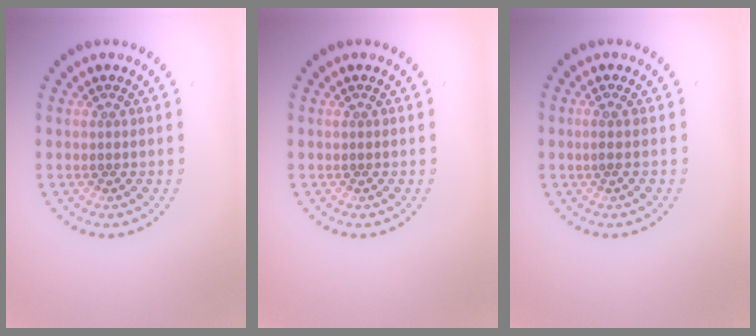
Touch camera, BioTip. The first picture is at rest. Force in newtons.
{"total": 0.0}
{"total": 0.6, "press": 0.3, "slide": 0.6}